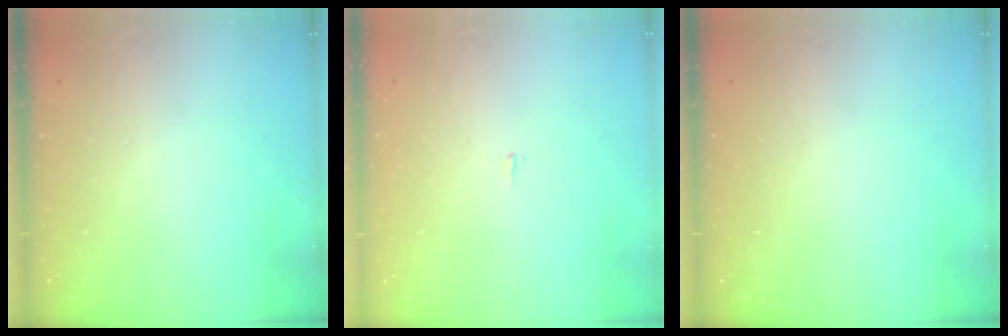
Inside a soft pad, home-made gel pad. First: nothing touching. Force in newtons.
{"total": 1.8, "press": 1.8, "slide": 0.1}
{"total": 0.0}